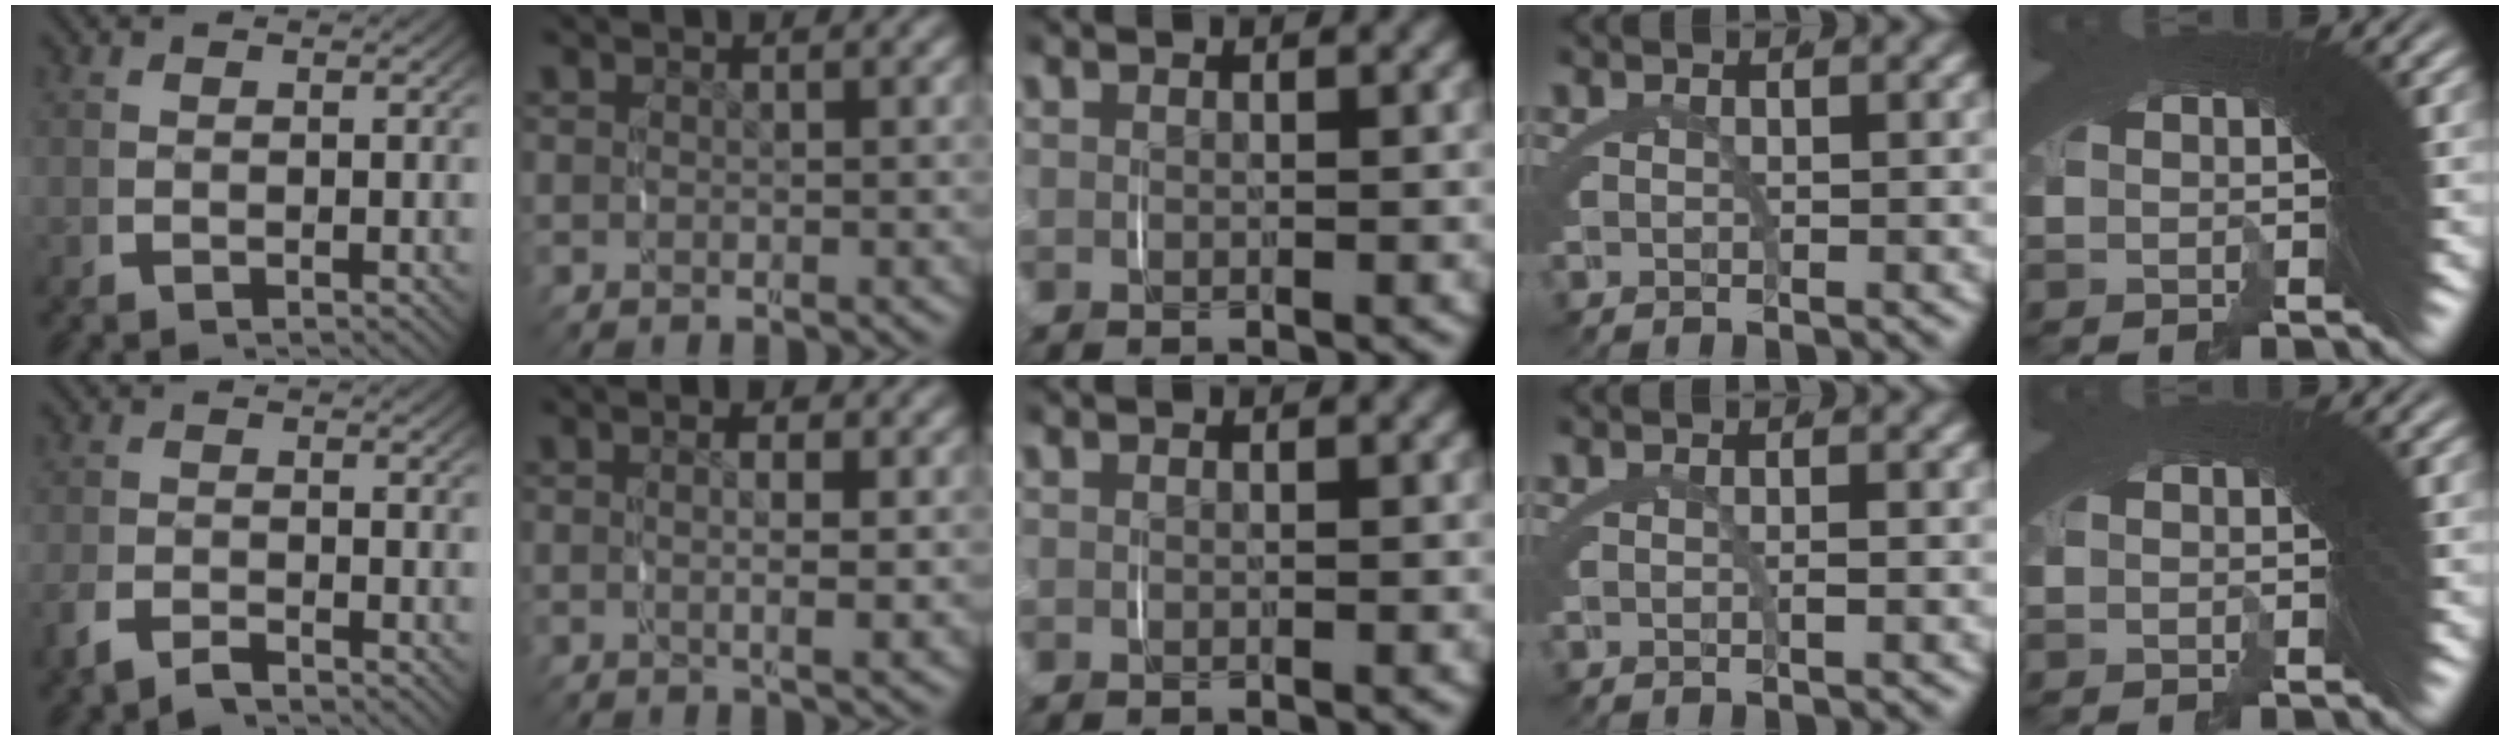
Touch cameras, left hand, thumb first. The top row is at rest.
{"thumb": {"total": 2.0, "force": [-1.8, 0.7, 0.7], "torque": [-0.014, -0.008, -0.035]}, "index": {"total": 2.6, "force": [0.3, 0.3, 2.6], "torque": [-0.032, -0.003, 0.005]}, "ring": {"total": 0.5, "force": [-0.2, 0.0, 0.5], "torque": [-0.007, 0.002, -0.005]}, "little": {"total": 0.5, "force": [-0.5, -0.2, -0.2], "torque": [0.007, 0.000, -0.010]}}